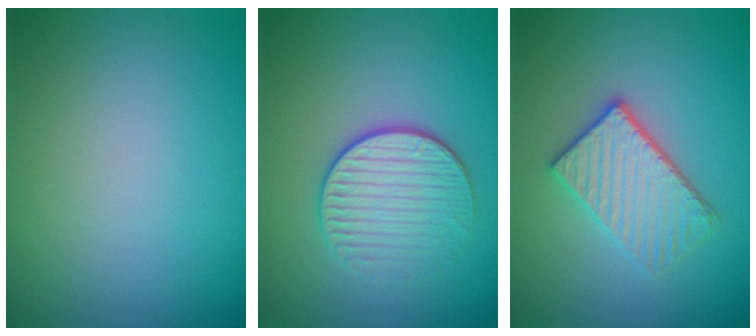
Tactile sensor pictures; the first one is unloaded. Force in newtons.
{"total": 3.4, "press": 2.7, "slide": 2.0}
{"total": 3.6, "press": 3.1, "slide": 1.8}